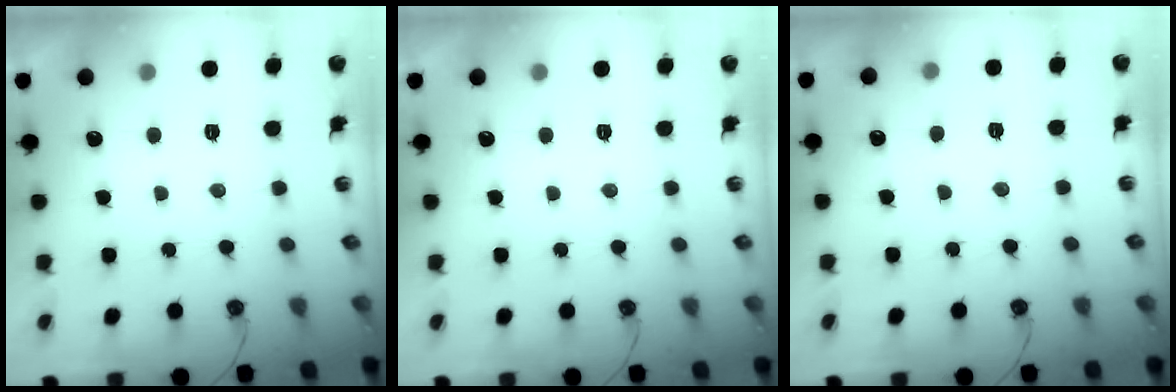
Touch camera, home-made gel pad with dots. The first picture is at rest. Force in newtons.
{"total": 0.0}
{"total": 5.5, "press": 5.4, "slide": 0.8}